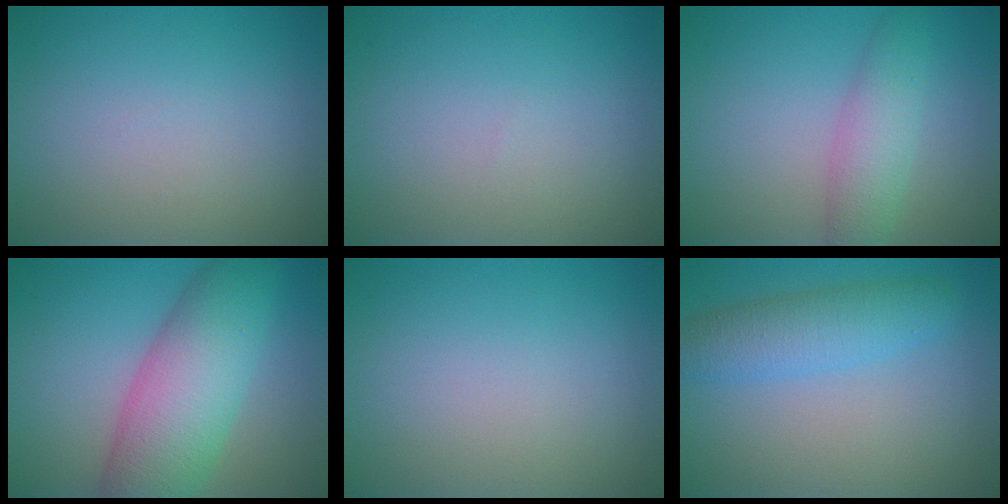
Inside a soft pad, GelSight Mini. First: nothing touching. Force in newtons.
{"total": 0.0}
{"total": 3.5, "press": 3.5, "slide": 0.1}
{"total": 9.0, "press": 9.0, "slide": 0.2}
{"total": 0.0}
{"total": 4.2, "press": 4.2, "slide": 0.2}